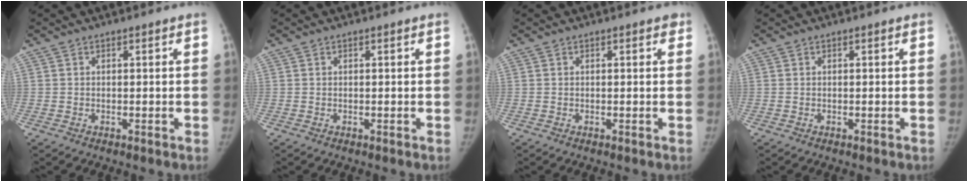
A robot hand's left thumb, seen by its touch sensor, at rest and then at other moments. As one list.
[{"total": 0.0}, {"total": 0.7, "force": [0.4, 0.4, 0.4], "torque": [0.000, -0.001, 0.001]}, {"total": 0.0}]